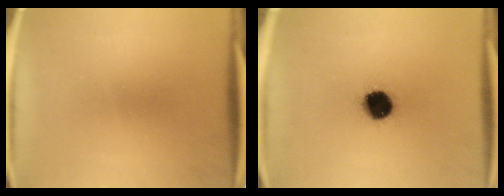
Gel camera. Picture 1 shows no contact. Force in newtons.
{"total": 10.6}